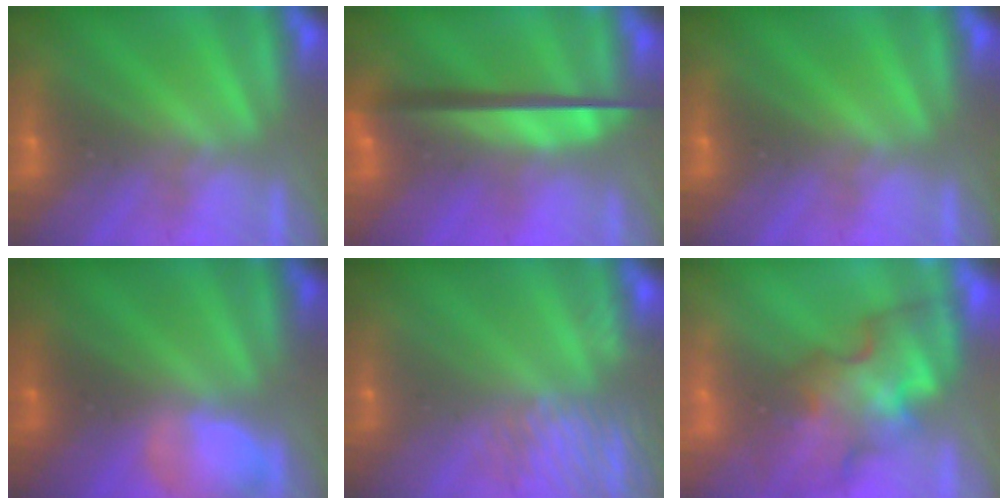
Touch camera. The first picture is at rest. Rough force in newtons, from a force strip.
{"total": 11.2}
{"total": 0.0}
{"total": 2.4}
{"total": 9.0}
{"total": 3.8}